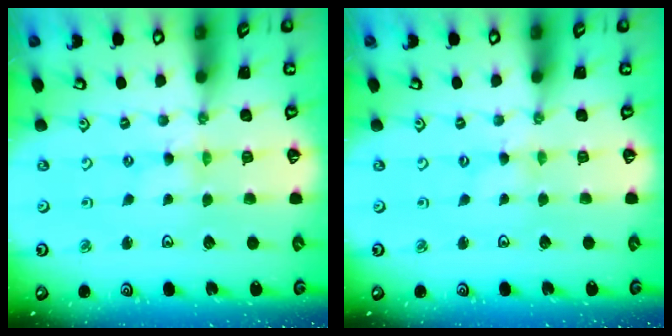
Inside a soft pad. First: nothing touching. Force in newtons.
{"total": 0.0}